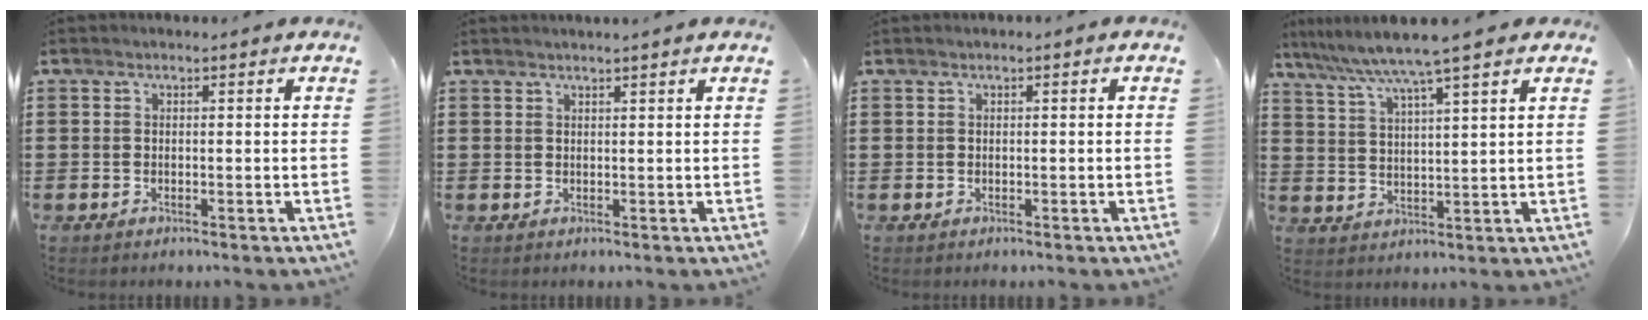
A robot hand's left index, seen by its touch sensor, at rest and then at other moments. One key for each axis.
{"total": 1.0, "fx": 1.0, "fy": -0.2, "fz": 0.3, "tx": -0.005, "ty": -0.002, "tz": 0.018}
{"total": 0.0}
{"total": 6.8, "fx": 5.6, "fy": -0.4, "fz": 3.9, "tx": -0.096, "ty": -0.028, "tz": 0.093}